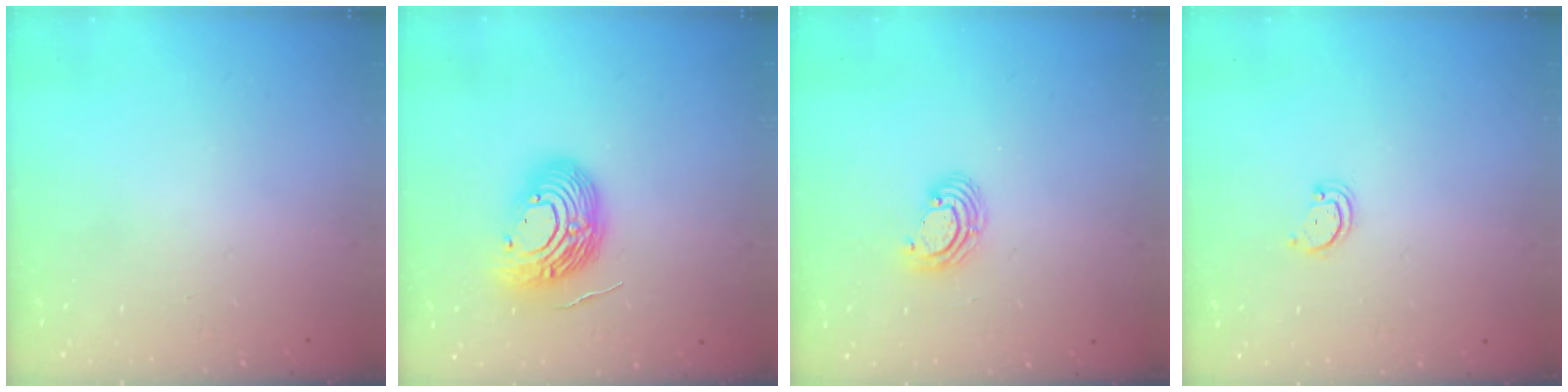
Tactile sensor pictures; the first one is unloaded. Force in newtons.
{"total": 13.7, "press": 13.6, "slide": 1.8}
{"total": 4.5, "press": 4.5, "slide": 0.3}
{"total": 2.2, "press": 2.2, "slide": 0.2}